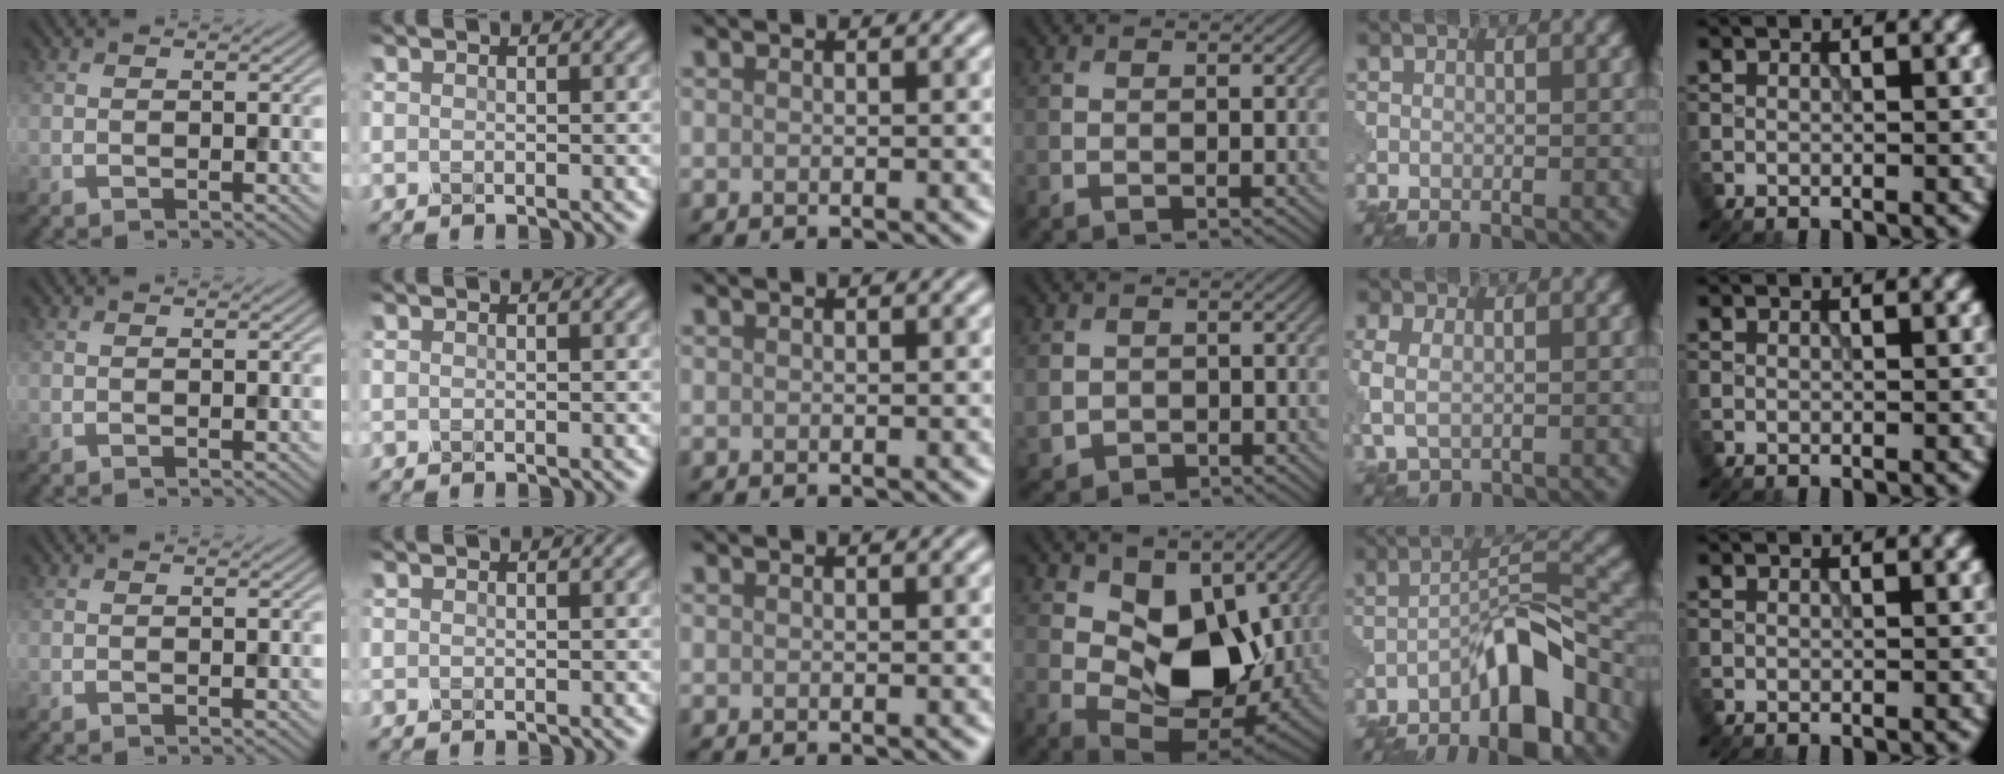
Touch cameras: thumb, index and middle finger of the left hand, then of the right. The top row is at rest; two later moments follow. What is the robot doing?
{"motion": "insert", "object": "pin"}